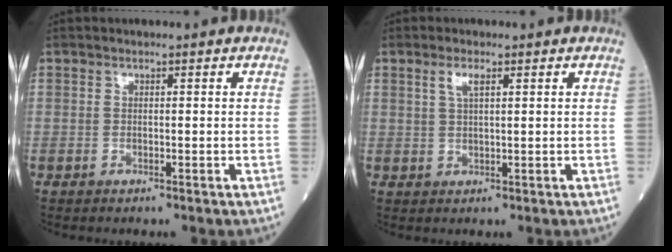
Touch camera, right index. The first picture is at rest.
{"total": 2.4, "force": [1.2, 0.5, 2.0], "torque": [-0.045, 0.003, 0.026]}